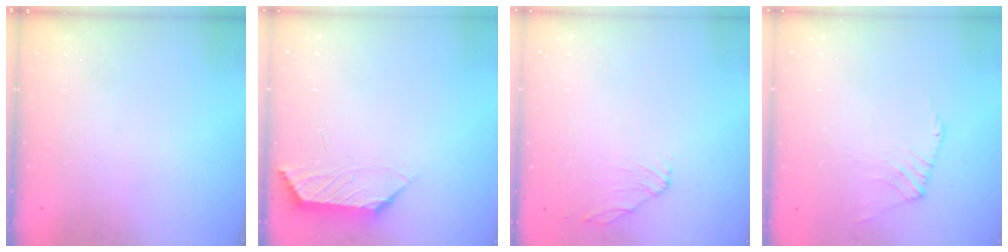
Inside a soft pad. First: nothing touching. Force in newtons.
{"total": 0.9, "press": 0.7, "slide": 0.4}
{"total": 0.6, "press": 0.5, "slide": 0.3}
{"total": 2.0, "press": 2.0, "slide": 0.4}